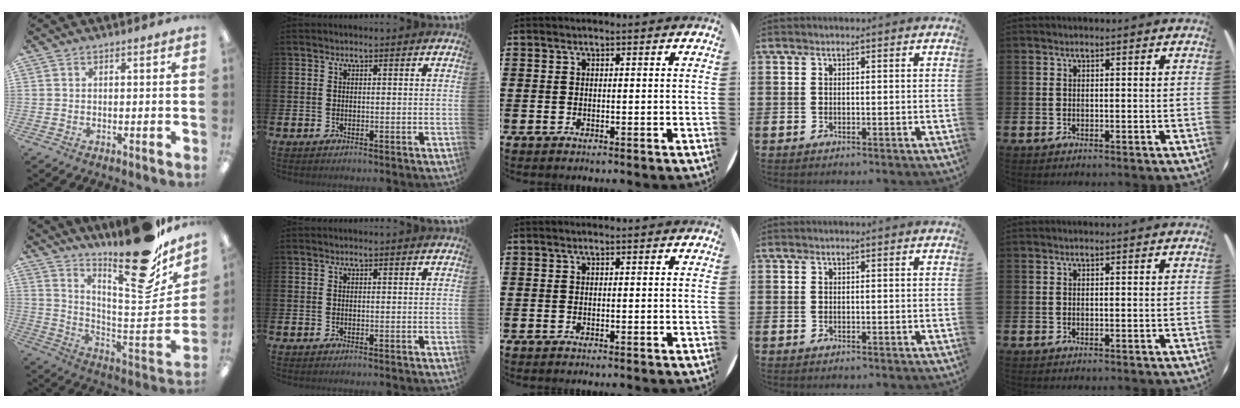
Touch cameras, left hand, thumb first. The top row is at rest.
{"thumb": {"total": 24.2, "force": [18.3, 5.1, 15.0], "torque": [-0.202, -0.139, 0.287]}}